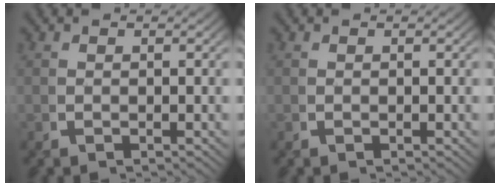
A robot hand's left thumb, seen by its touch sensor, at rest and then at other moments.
{"total": 0.0}